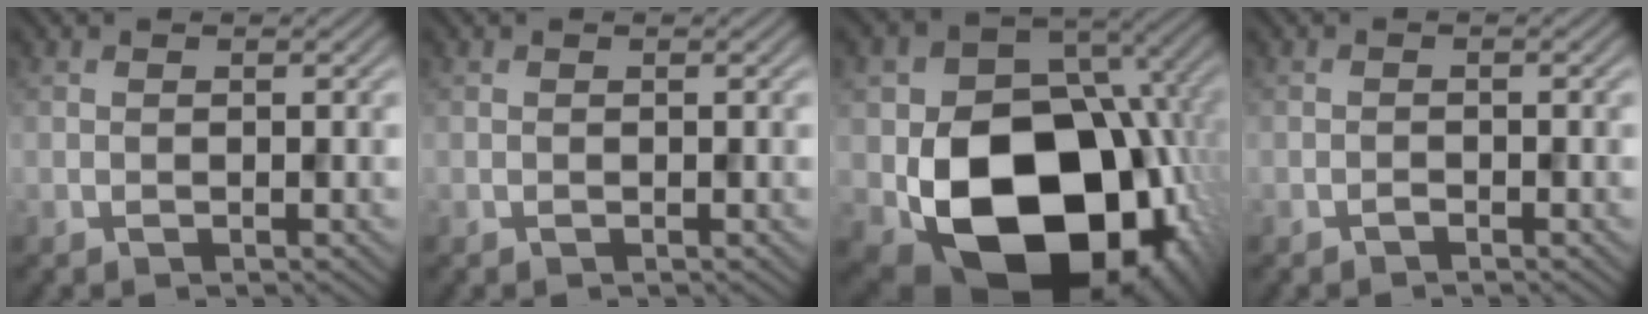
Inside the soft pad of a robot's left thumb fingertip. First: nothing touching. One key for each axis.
{"total": 0.0}
{"total": 19.4, "fx": -4.9, "fy": 14.4, "fz": 12.1, "tx": -0.176, "ty": -0.062, "tz": -0.051}
{"total": 0.5, "fx": -0.5, "fy": 0.1, "fz": 0.2, "tx": -0.001, "ty": 0.002, "tz": -0.010}